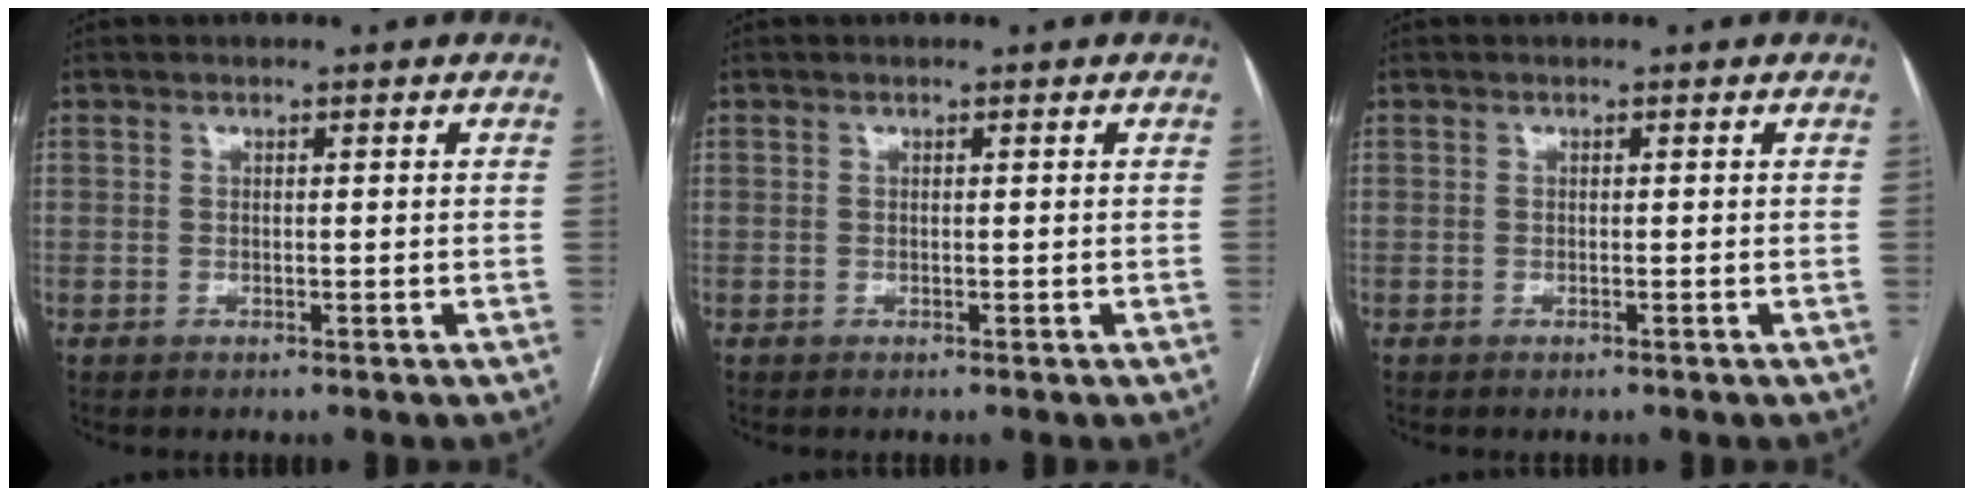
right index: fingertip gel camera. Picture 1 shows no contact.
{"total": 0.0}
{"total": 0.0}